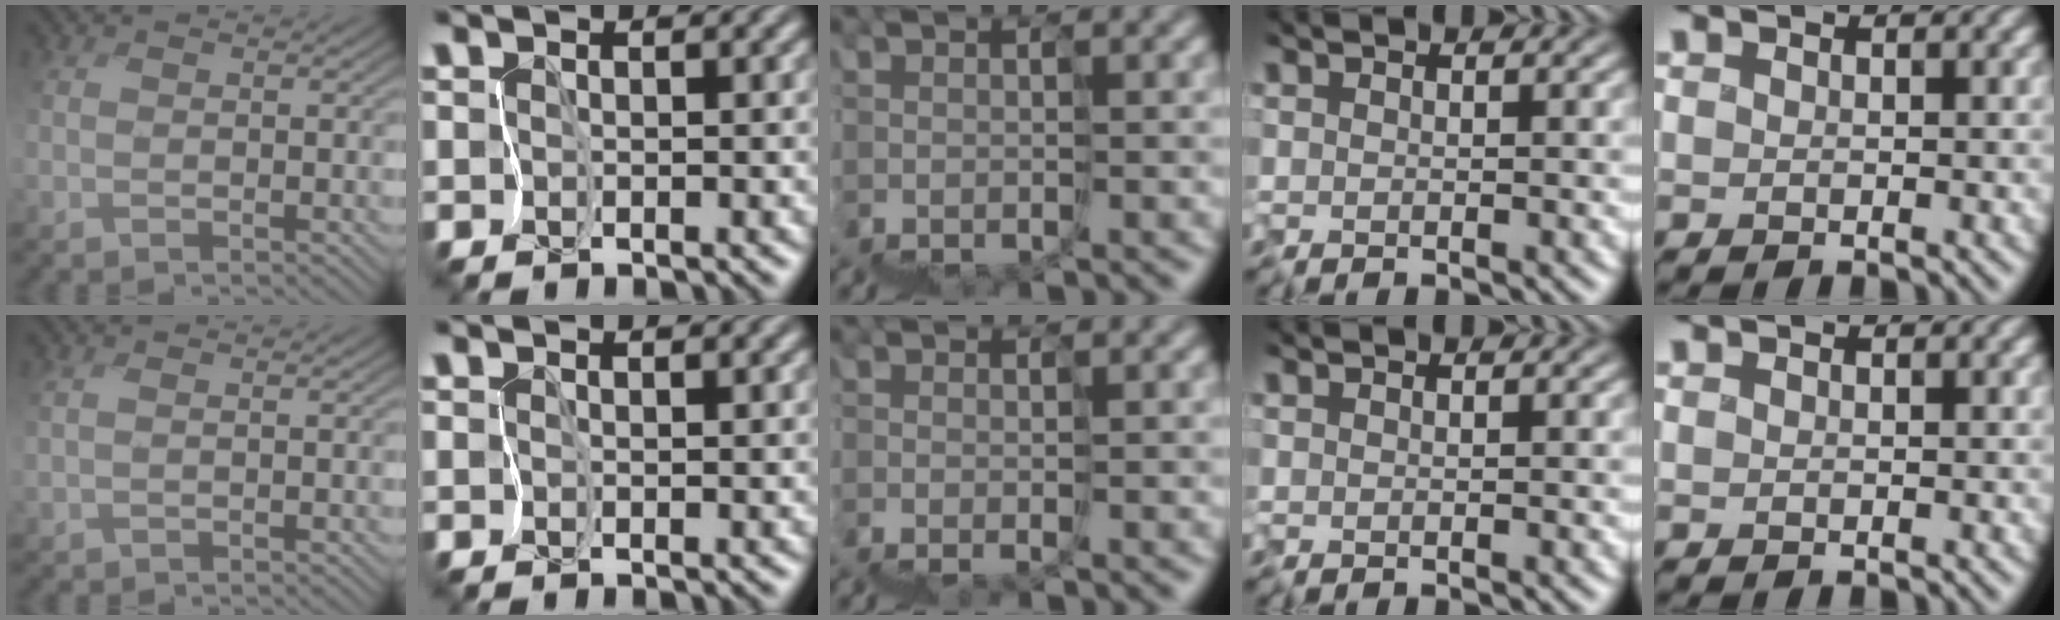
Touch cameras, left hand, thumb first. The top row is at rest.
{"thumb": {"total": 1.0, "force": [0.4, 0.2, 0.9], "torque": [-0.027, 0.001, 0.011]}, "index": {"total": 0.6, "force": [0.4, 0.0, 0.4], "torque": [-0.006, -0.003, 0.009]}, "middle": {"total": 2.6, "force": [-1.0, 1.0, 2.2], "torque": [-0.027, -0.014, -0.012]}}